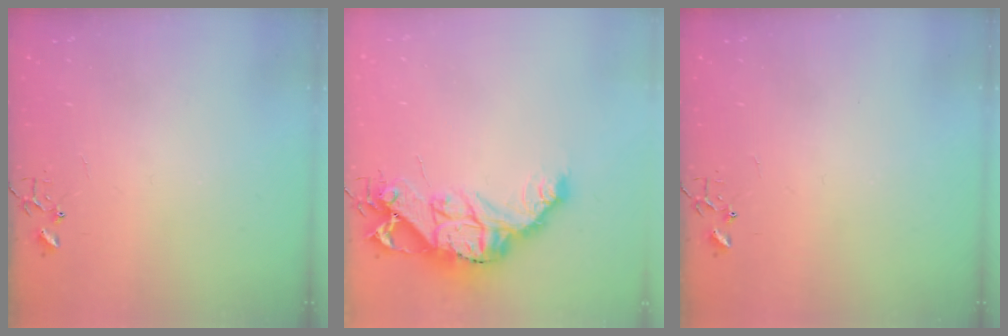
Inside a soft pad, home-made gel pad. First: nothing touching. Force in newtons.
{"total": 16.7, "press": 16.6, "slide": 1.4}
{"total": 0.0}